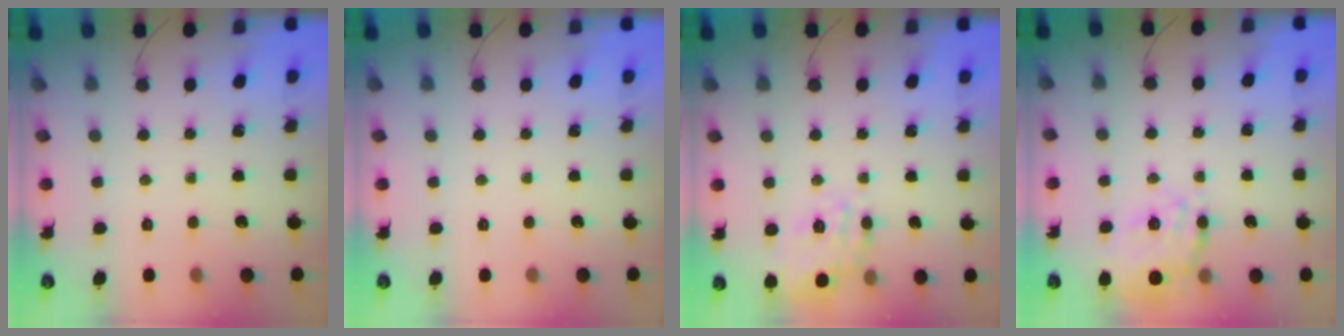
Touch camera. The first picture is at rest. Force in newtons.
{"total": 0.0}
{"total": 13.7, "press": 13.7, "slide": 0.6}
{"total": 15.7, "press": 15.5, "slide": 2.5}